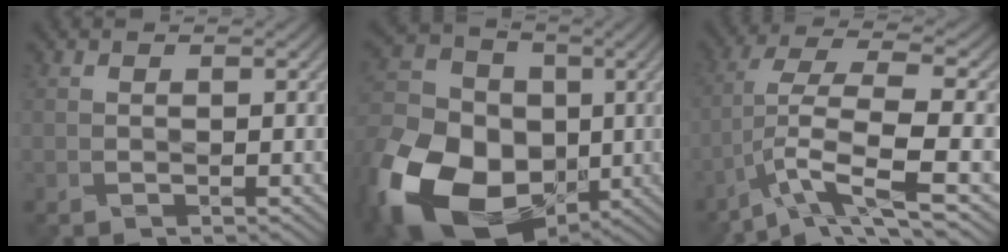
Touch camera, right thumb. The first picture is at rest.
{"total": 20.6, "force": [-7.2, 15.7, 11.3], "torque": [-0.285, -0.038, -0.123]}
{"total": 9.6, "force": [-4.2, 2.5, 8.3], "torque": [-0.161, -0.001, -0.072]}